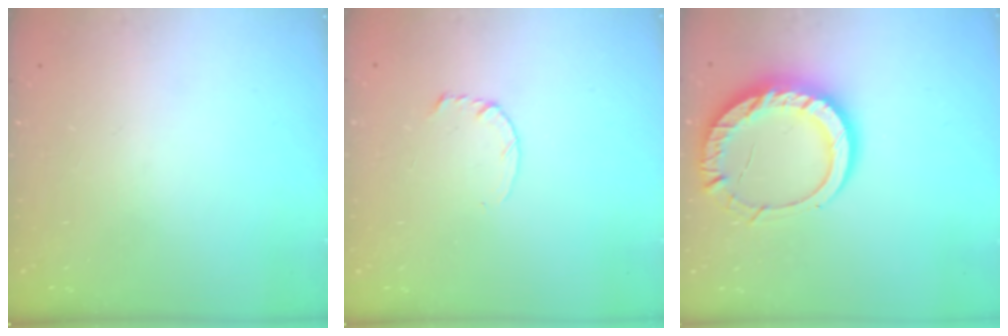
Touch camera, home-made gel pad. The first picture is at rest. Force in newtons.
{"total": 3.5, "press": 3.5, "slide": 0.4}
{"total": 14.0, "press": 13.9, "slide": 1.4}